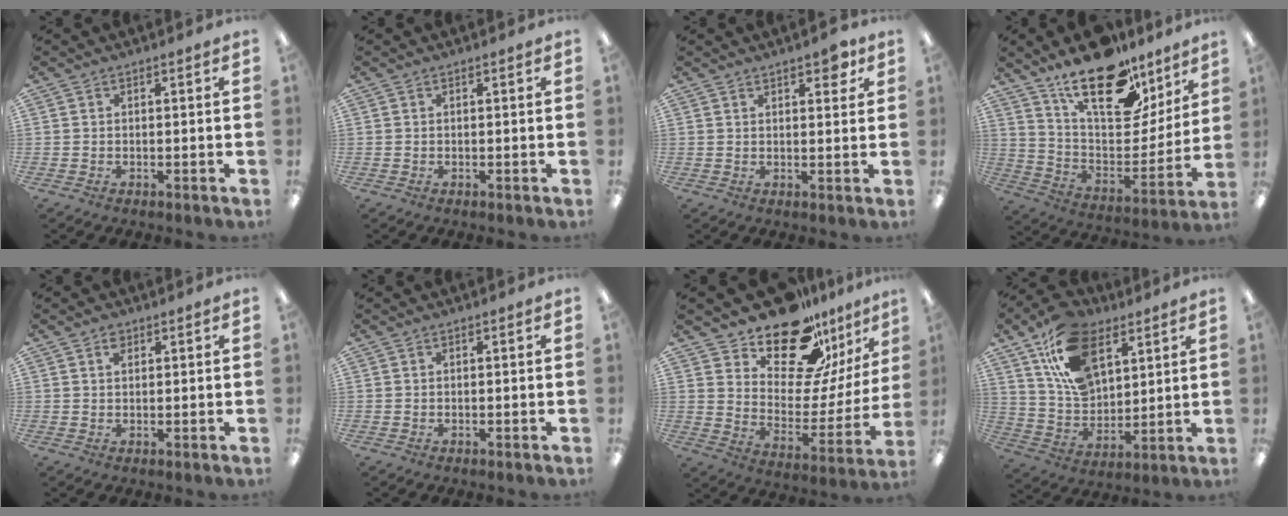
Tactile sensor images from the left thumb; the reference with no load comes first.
{"total": 0.0}
{"total": 3.7, "force": [2.6, 1.4, 2.3], "torque": [-0.025, -0.007, 0.040]}
{"total": 23.5, "force": [16.6, 10.4, 13.1], "torque": [-0.192, -0.109, 0.289]}
{"total": 1.9, "force": [1.2, 1.1, 0.9], "torque": [-0.013, -0.002, 0.021]}
{"total": 0.0}
{"total": 20.1, "force": [16.3, 8.7, 7.7], "torque": [-0.119, -0.131, 0.289]}
{"total": 18.0, "force": [9.9, 11.0, 10.3], "torque": [-0.190, -0.023, 0.189]}